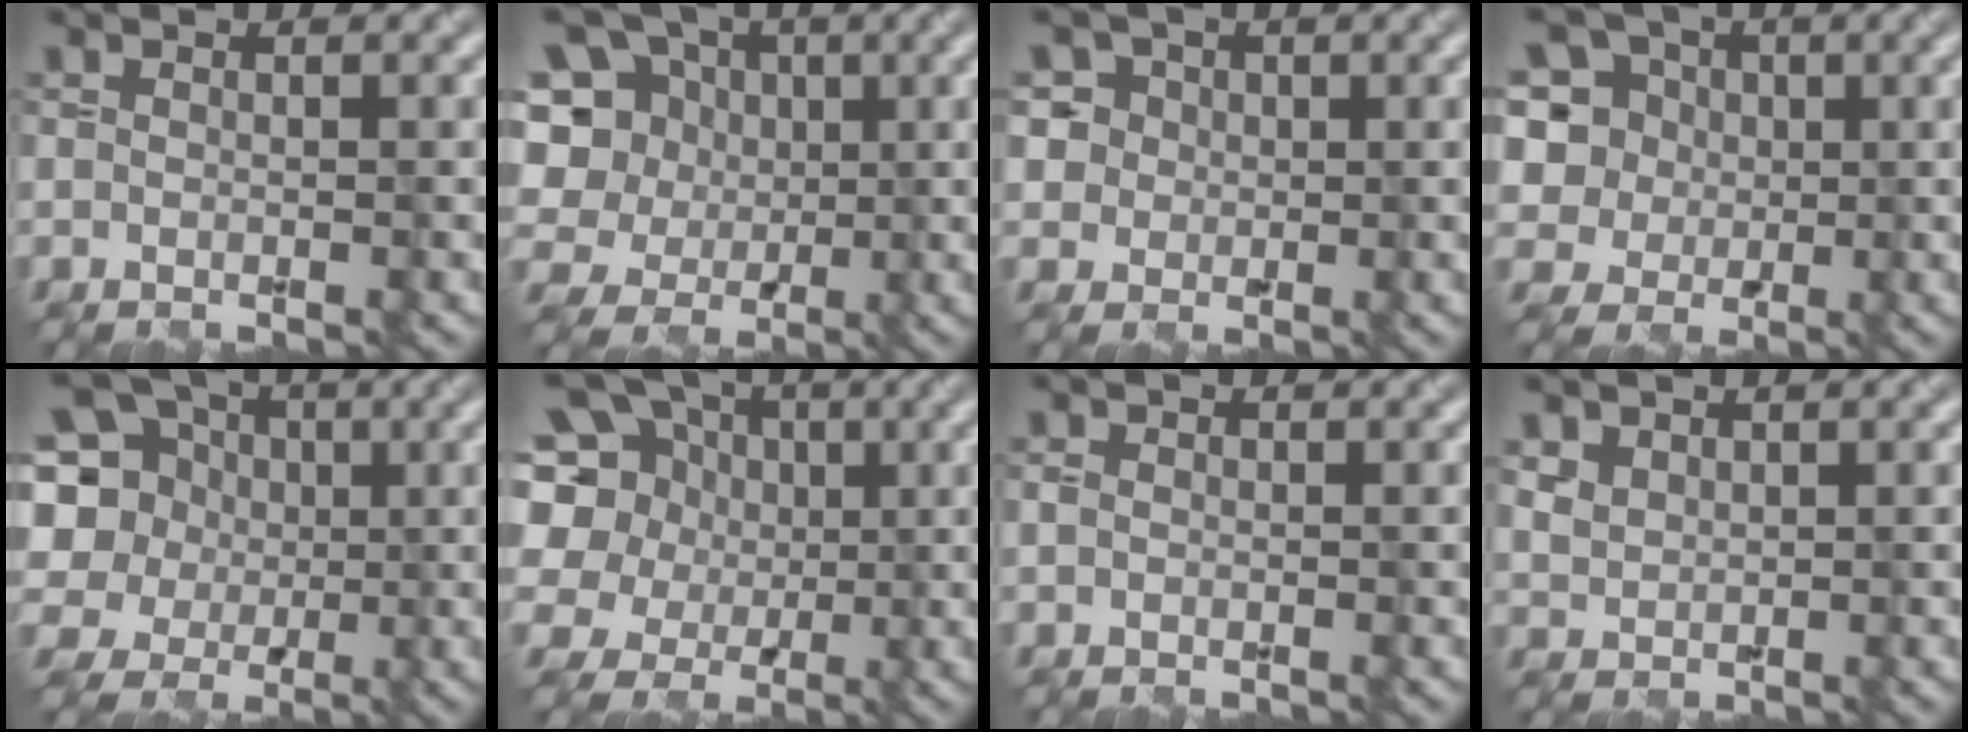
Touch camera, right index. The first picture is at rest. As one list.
[{"total": 9.8, "force": [2.2, 8.3, 4.7], "torque": [-0.119, 0.037, 0.004]}, {"total": 5.9, "force": [2.4, 4.9, 2.0], "torque": [-0.033, 0.020, 0.024]}, {"total": 10.4, "force": [3.3, 8.9, 4.1], "torque": [-0.108, 0.037, 0.044]}, {"total": 11.3, "force": [3.0, 9.6, 5.2], "torque": [-0.140, 0.033, 0.024]}, {"total": 12.6, "force": [3.7, 10.3, 6.3], "torque": [-0.160, 0.035, 0.034]}, {"total": 0.7, "force": [-0.1, 0.6, 0.3], "torque": [-0.005, -0.001, -0.003]}, {"total": 1.6, "force": [1.1, 1.1, 0.4], "torque": [-0.011, -0.001, 0.027]}]